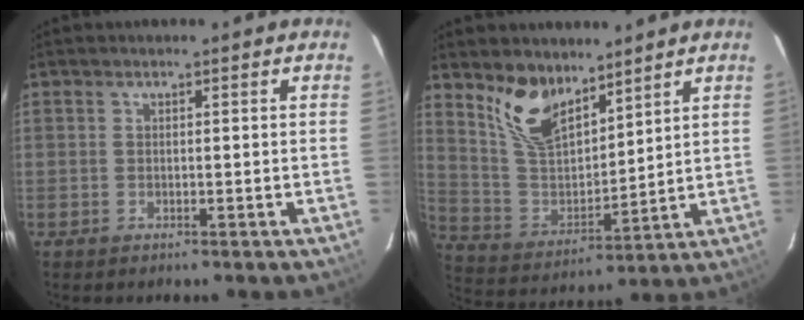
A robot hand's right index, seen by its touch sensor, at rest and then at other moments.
{"total": 12.7, "force": [9.1, 5.8, 6.6], "torque": [-0.135, 0.003, 0.189]}